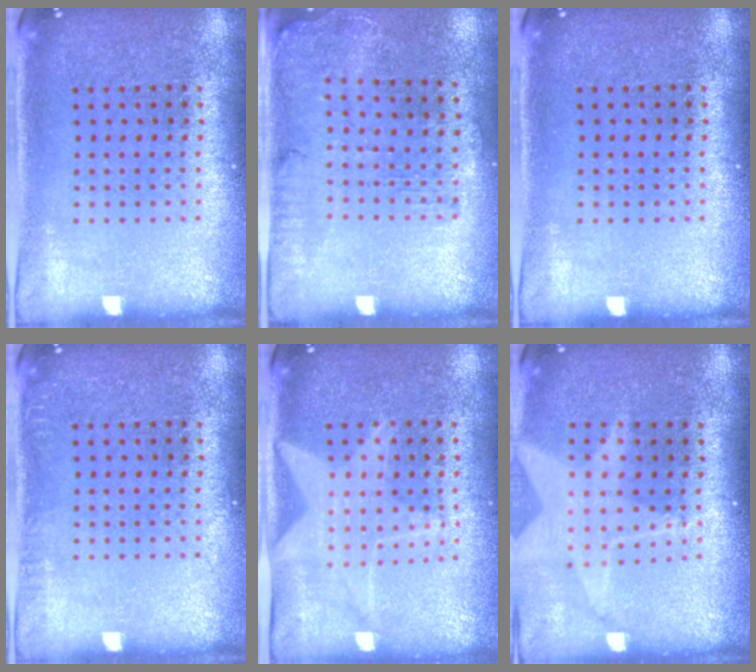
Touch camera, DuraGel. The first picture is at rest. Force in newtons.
{"total": 1.2, "press": 1.1, "slide": 0.5}
{"total": 0.0}
{"total": 0.7, "press": 0.7, "slide": 0.1}
{"total": 1.4, "press": 1.4, "slide": 0.2}
{"total": 1.8, "press": 1.5, "slide": 1.1}